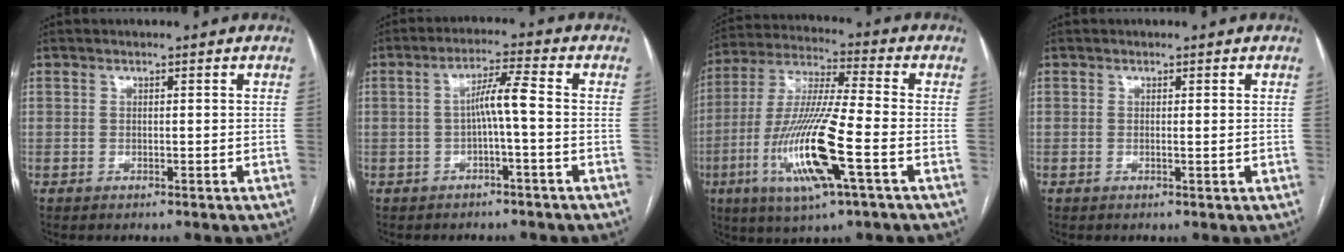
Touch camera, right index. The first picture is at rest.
{"total": 4.7, "force": [-0.6, 0.0, 4.7], "torque": [-0.082, 0.018, -0.009]}
{"total": 16.7, "force": [-5.5, 1.1, 15.8], "torque": [-0.328, -0.017, -0.099]}
{"total": 0.5, "force": [0.0, 0.0, 0.5], "torque": [-0.011, -0.001, 0.003]}